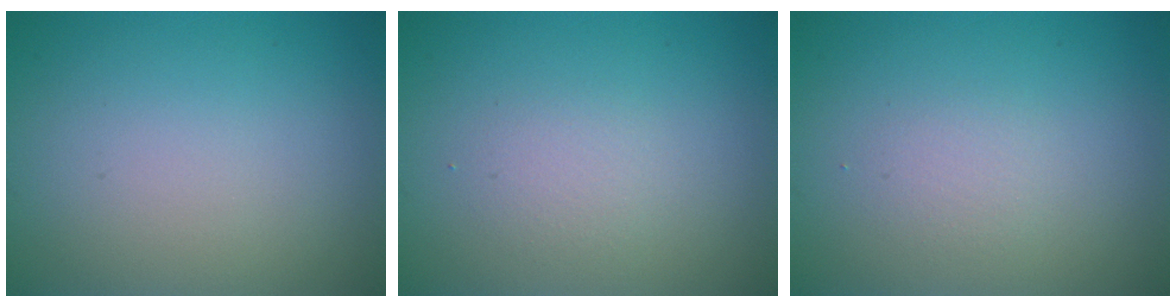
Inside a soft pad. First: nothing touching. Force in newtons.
{"total": 1.3, "press": 1.3, "slide": 0.1}
{"total": 1.2, "press": 1.2, "slide": 0.0}